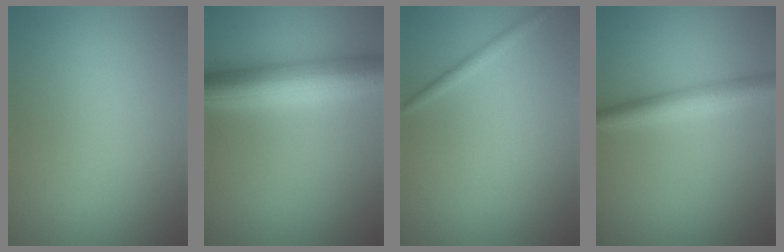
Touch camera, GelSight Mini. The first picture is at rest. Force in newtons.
{"total": 7.2, "press": 7.2, "slide": 0.0}
{"total": 1.1, "press": 1.0, "slide": 0.1}
{"total": 3.4, "press": 3.4, "slide": 0.0}